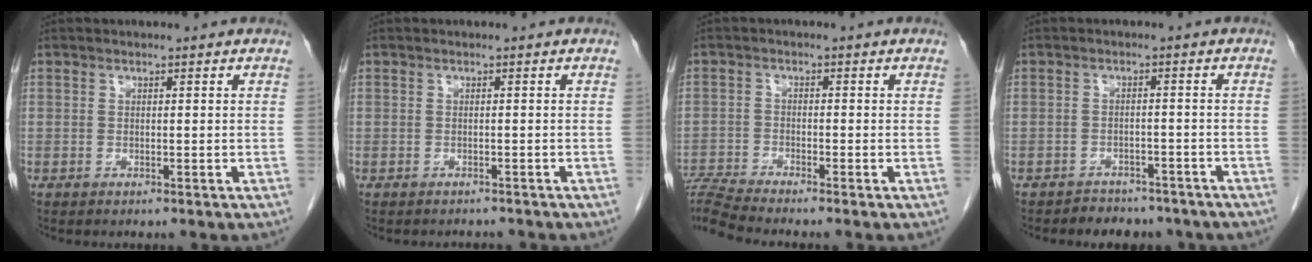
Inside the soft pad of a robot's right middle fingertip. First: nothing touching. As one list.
[{"total": 1.8, "force": [-1.7, 0.5, 0.0], "torque": [-0.003, -0.005, -0.022]}, {"total": 6.4, "force": [-6.0, -1.7, 1.4], "torque": [-0.033, -0.009, -0.113]}, {"total": 6.5, "force": [-5.6, 3.1, 1.0], "torque": [-0.010, 0.007, -0.063]}]